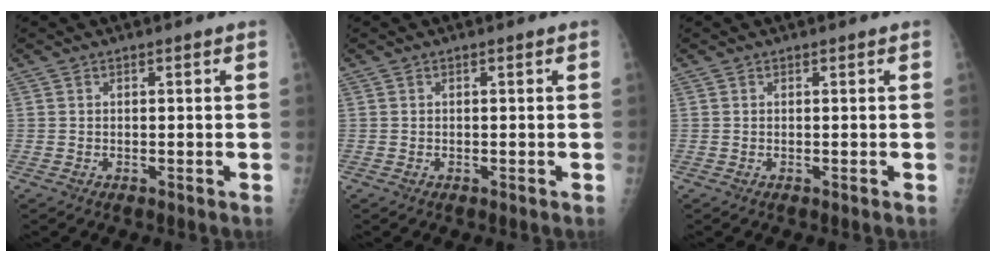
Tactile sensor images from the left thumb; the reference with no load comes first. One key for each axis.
{"total": 0.0}
{"total": 0.0}